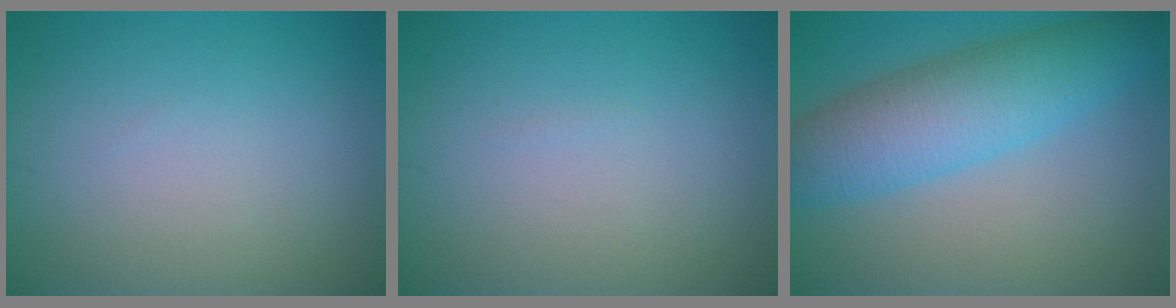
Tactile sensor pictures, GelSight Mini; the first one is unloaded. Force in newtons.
{"total": 0.0}
{"total": 7.3, "press": 7.3, "slide": 0.2}